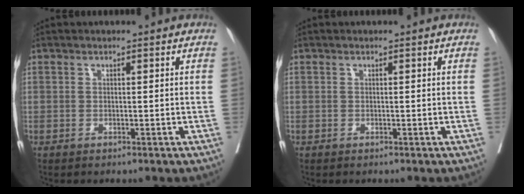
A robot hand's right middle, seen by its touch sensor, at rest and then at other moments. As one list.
[{"total": 0.0}]